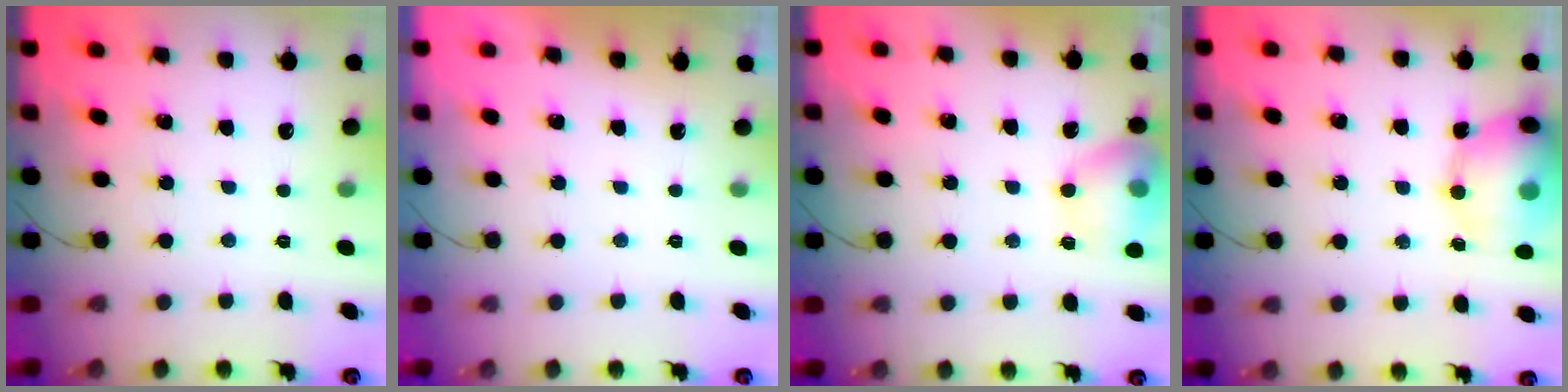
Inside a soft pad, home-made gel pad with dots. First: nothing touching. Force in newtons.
{"total": 0.0}
{"total": 13.7, "press": 13.7, "slide": 1.2}
{"total": 16.2, "press": 15.9, "slide": 3.1}